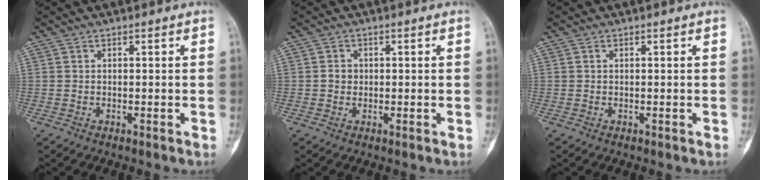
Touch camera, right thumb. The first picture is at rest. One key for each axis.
{"total": 2.0, "fx": 0.0, "fy": 1.8, "fz": 0.8, "tx": -0.003, "ty": 0.005, "tz": -0.001}
{"total": 0.0}